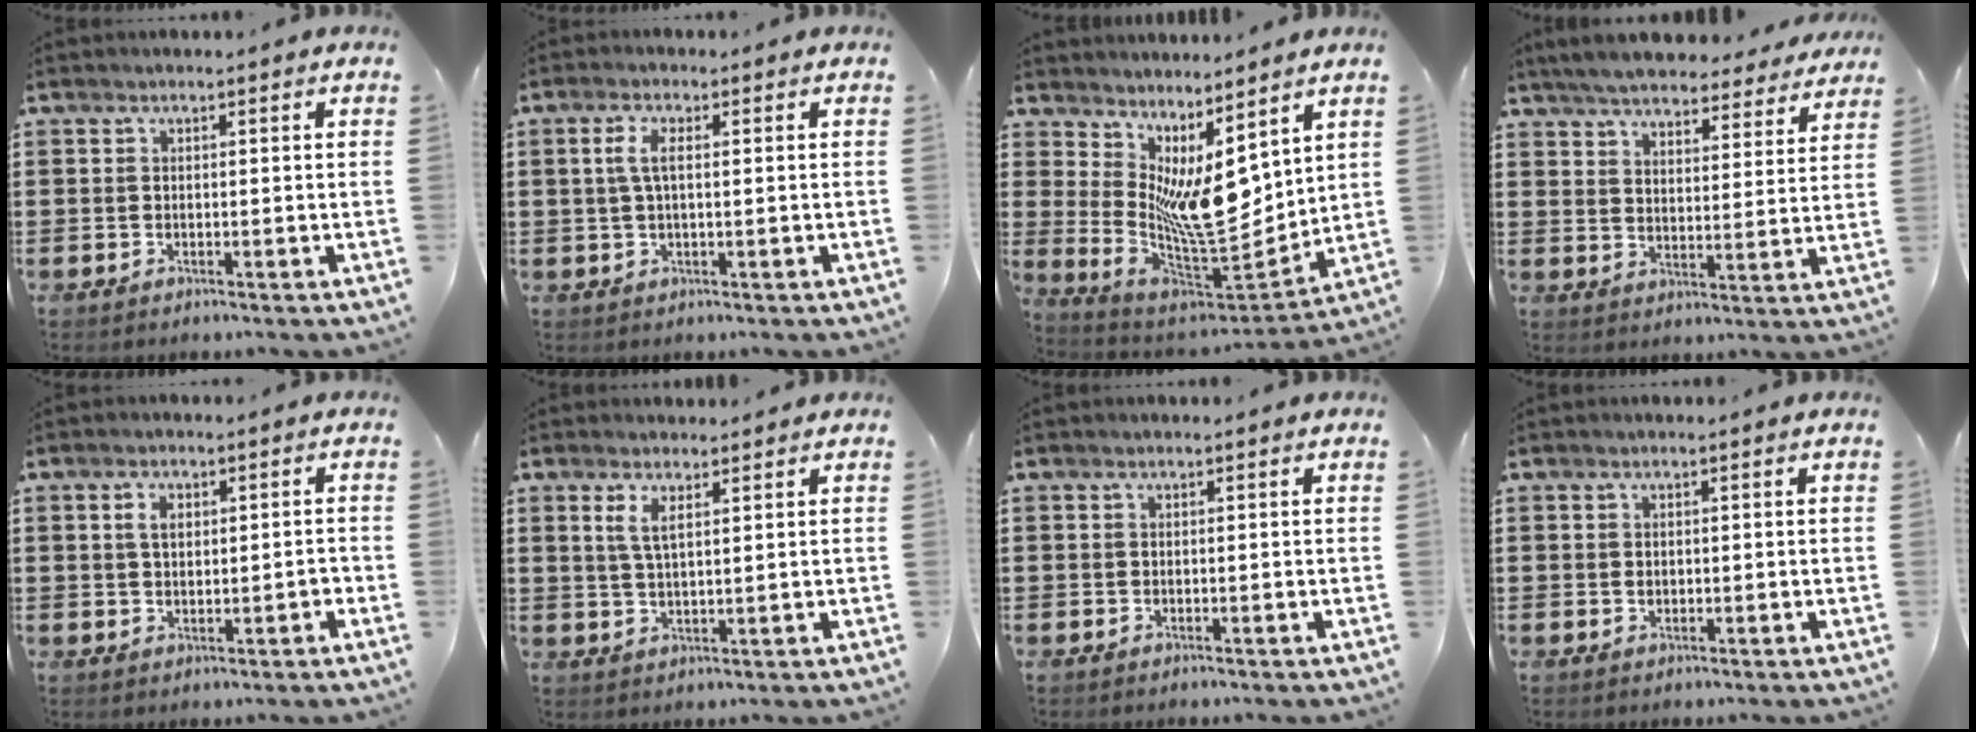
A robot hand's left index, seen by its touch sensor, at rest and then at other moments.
{"total": 3.5, "force": [0.5, 1.2, 3.3], "torque": [-0.073, 0.004, 0.004]}
{"total": 9.4, "force": [3.3, 3.6, 8.1], "torque": [-0.153, -0.039, 0.062]}
{"total": 5.9, "force": [5.7, 0.4, 1.3], "torque": [-0.051, -0.032, 0.101]}
{"total": 3.2, "force": [0.5, 1.7, 2.7], "torque": [-0.046, 0.005, 0.005]}
{"total": 3.5, "force": [2.0, 1.2, 2.6], "torque": [-0.057, 0.004, 0.036]}
{"total": 0.0}
{"total": 0.8, "force": [-0.1, 0.6, 0.5], "torque": [-0.012, 0.004, -0.002]}